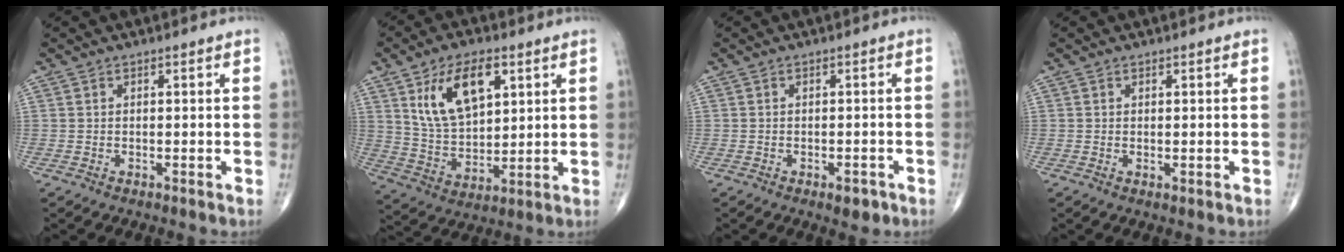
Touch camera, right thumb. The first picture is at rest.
{"total": 14.2, "force": [5.9, 7.6, 10.4], "torque": [-0.167, -0.020, 0.120]}
{"total": 2.9, "force": [-1.5, 1.4, 2.0], "torque": [-0.020, 0.005, -0.016]}
{"total": 0.7, "force": [0.0, 0.3, 0.7], "torque": [-0.014, -0.004, 0.002]}